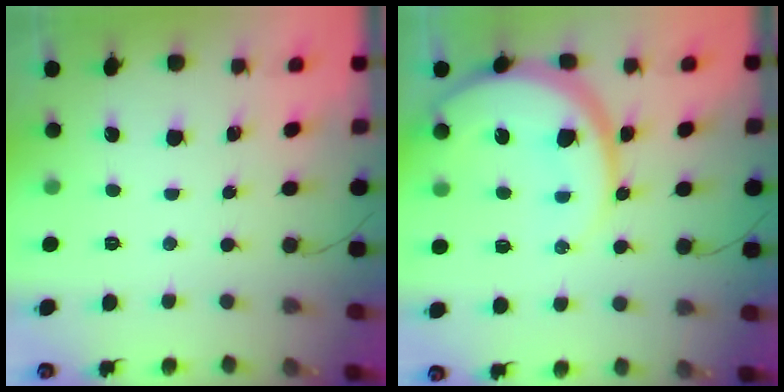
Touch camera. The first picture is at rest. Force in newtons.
{"total": 16.6, "press": 16.5, "slide": 1.8}